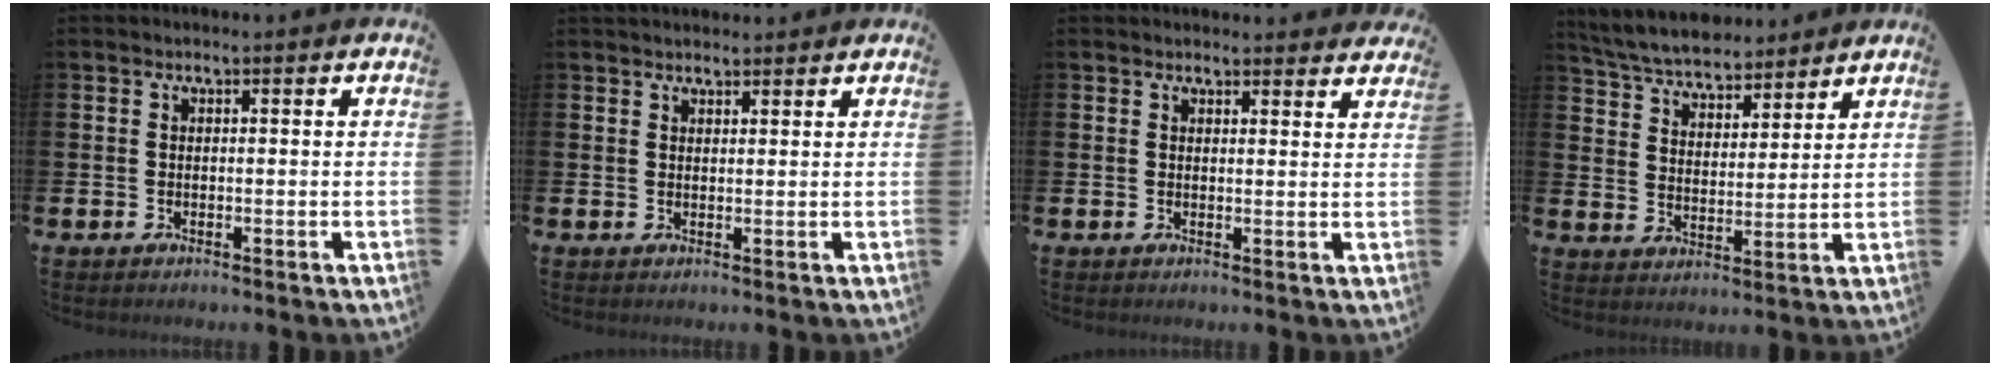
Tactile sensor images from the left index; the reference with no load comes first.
{"total": 1.9, "force": [1.8, 0.5, 0.2], "torque": [0.004, -0.006, 0.032]}
{"total": 2.0, "force": [1.9, 0.3, -0.1], "torque": [0.009, -0.013, 0.033]}
{"total": 6.1, "force": [5.9, 1.4, 0.9], "torque": [-0.049, -0.034, 0.104]}